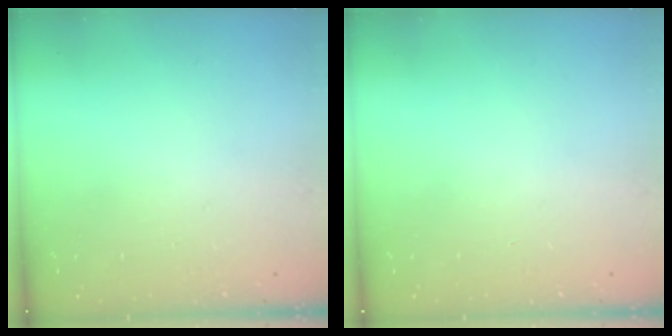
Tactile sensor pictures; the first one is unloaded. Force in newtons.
{"total": 0.0}